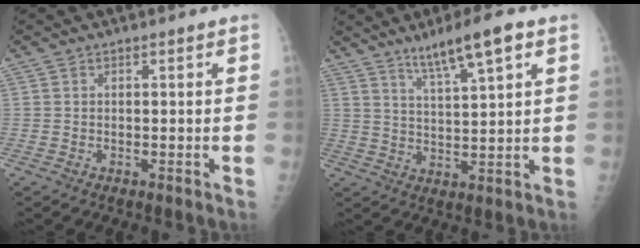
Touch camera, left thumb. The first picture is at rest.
{"total": 8.7, "force": [5.4, 0.9, 6.8], "torque": [-0.118, -0.020, 0.096]}